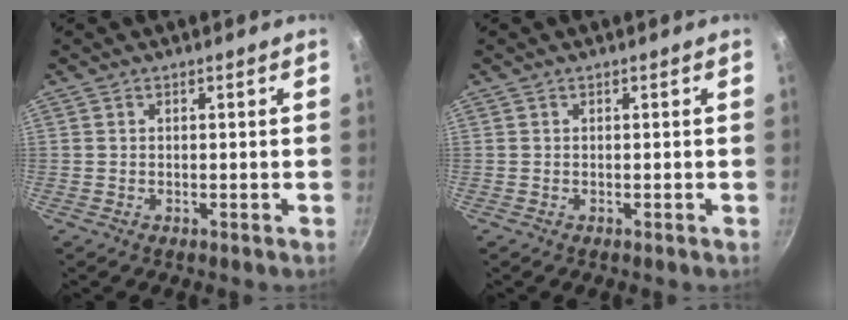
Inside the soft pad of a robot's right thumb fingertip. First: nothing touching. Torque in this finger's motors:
{"motor_torque": [0.00, 0.00, 0.18, -0.18, 0.00]}